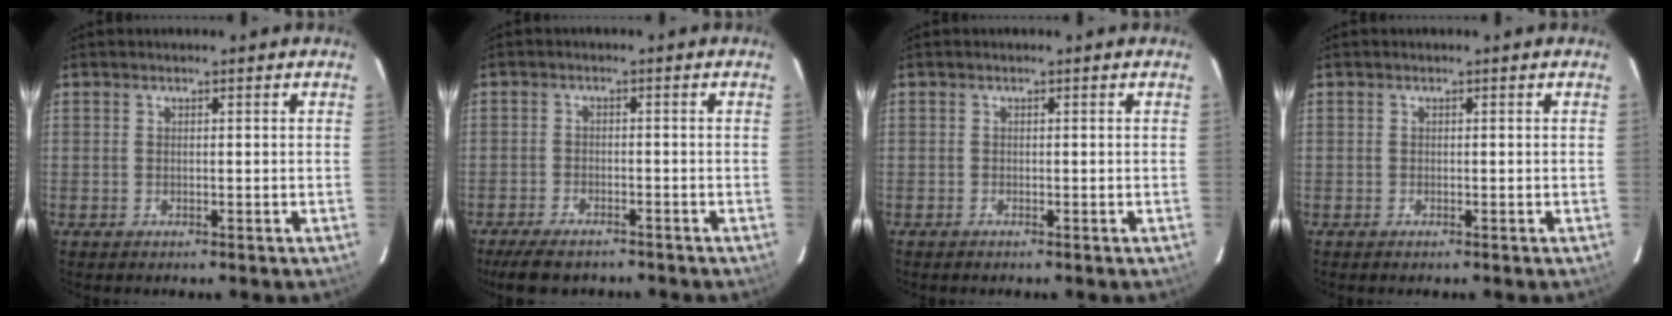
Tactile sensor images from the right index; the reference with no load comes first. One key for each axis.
{"total": 7.4, "fx": -6.0, "fy": 2.6, "fz": 3.4, "tx": -0.088, "ty": -0.014, "tz": -0.099}
{"total": 0.0}
{"total": 0.0}